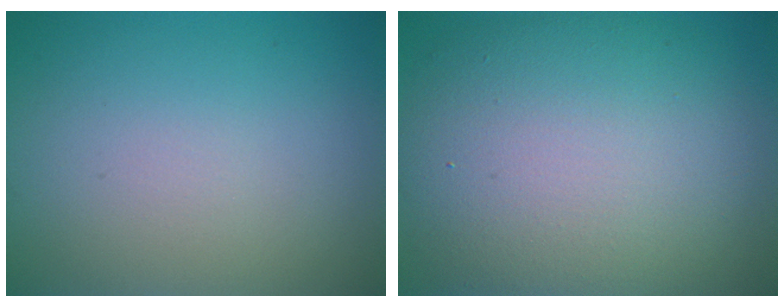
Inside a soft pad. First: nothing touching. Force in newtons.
{"total": 12.2, "press": 12.2, "slide": 0.9}